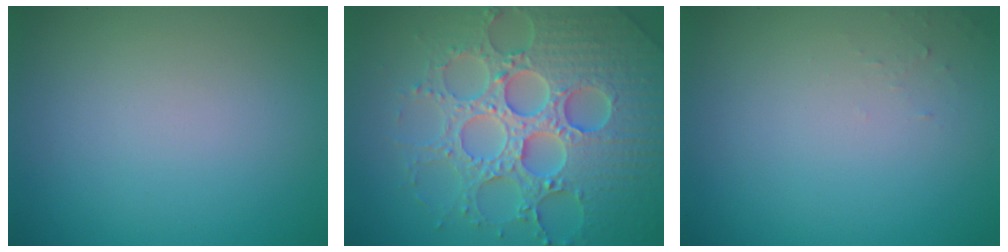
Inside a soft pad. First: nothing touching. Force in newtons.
{"total": 8.1, "press": 7.9, "slide": 1.8}
{"total": 0.6, "press": 0.6, "slide": 0.1}